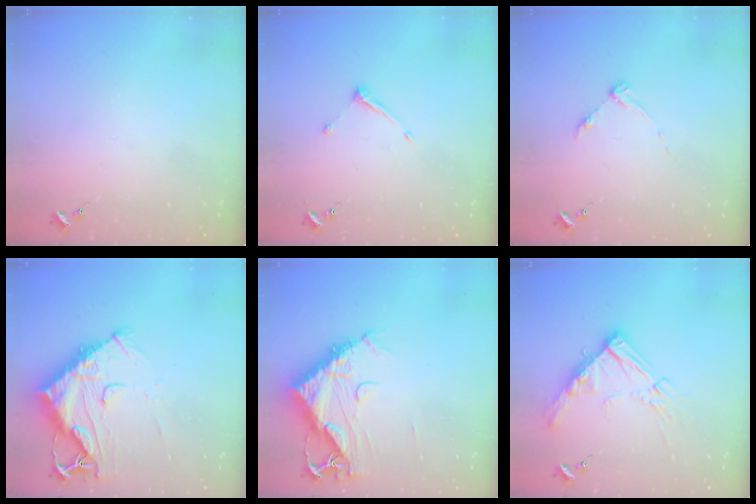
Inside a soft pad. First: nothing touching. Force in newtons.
{"total": 6.6, "press": 6.6, "slide": 0.3}
{"total": 3.3, "press": 3.3, "slide": 0.5}
{"total": 14.7, "press": 14.6, "slide": 1.5}
{"total": 13.4, "press": 13.3, "slide": 1.5}
{"total": 14.3, "press": 14.2, "slide": 1.4}